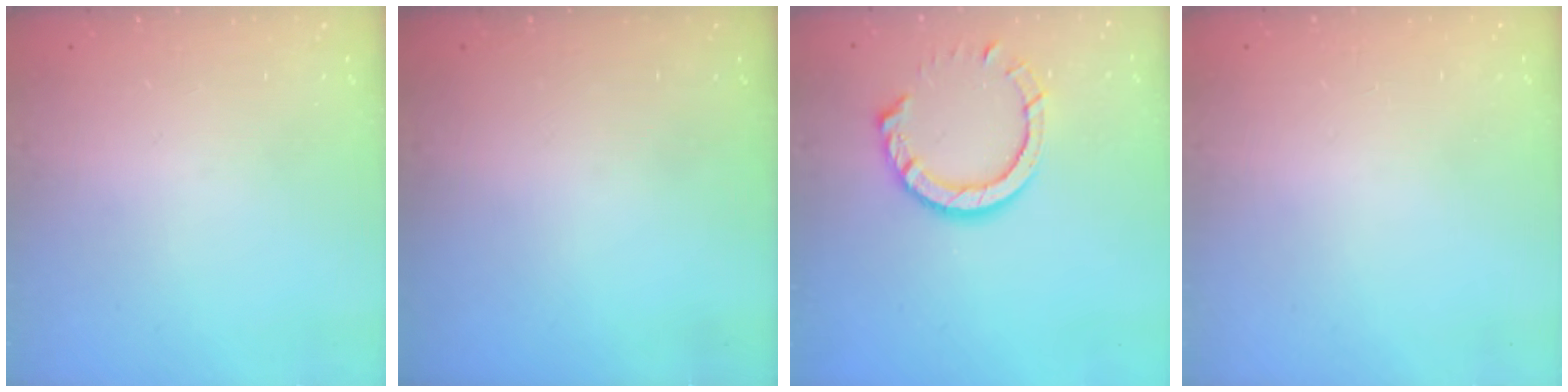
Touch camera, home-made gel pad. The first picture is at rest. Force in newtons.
{"total": 0.0}
{"total": 9.5, "press": 9.5, "slide": 1.1}
{"total": 2.6, "press": 2.6, "slide": 0.2}